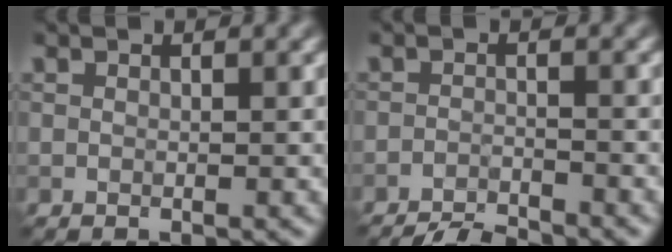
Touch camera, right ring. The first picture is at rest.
{"total": 4.0, "force": [-3.8, 0.5, 1.3], "torque": [-0.021, -0.003, -0.071]}